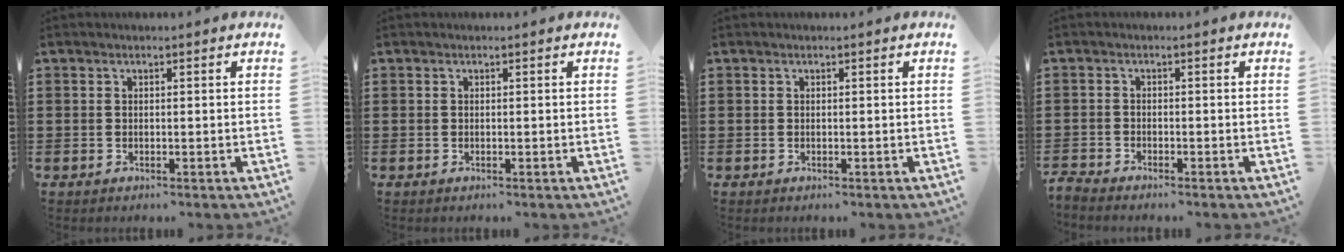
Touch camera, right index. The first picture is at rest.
{"total": 0.0}
{"total": 0.0}
{"total": 1.5, "force": [-1.5, 0.0, -0.1], "torque": [-0.002, 0.002, -0.033]}